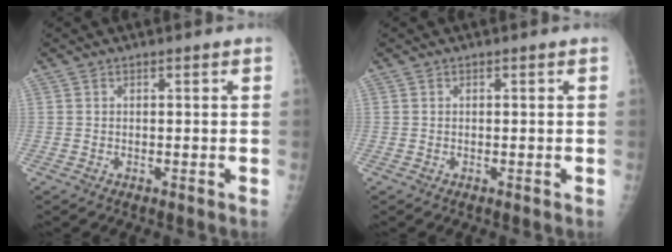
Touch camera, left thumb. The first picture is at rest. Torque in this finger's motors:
{"motor_torque": [0.00, 0.00, 0.00, 0.00, 0.00]}